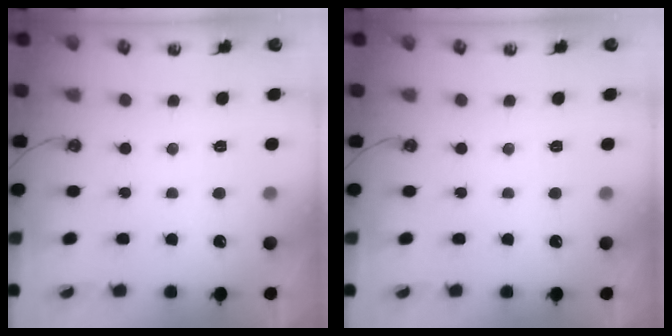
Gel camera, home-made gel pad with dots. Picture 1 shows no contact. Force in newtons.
{"total": 0.0}